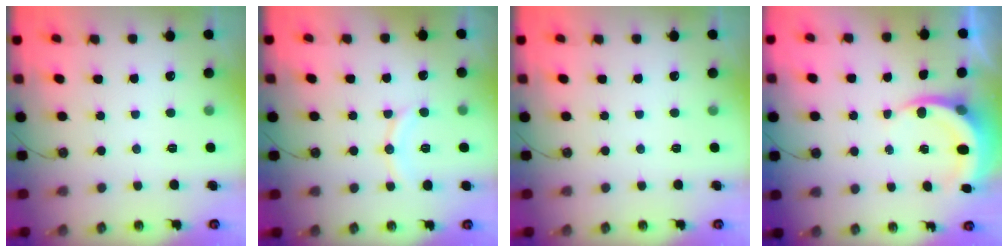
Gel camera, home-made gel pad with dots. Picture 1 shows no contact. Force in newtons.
{"total": 8.0, "press": 8.0, "slide": 0.9}
{"total": 0.0}
{"total": 4.7, "press": 4.7, "slide": 0.2}